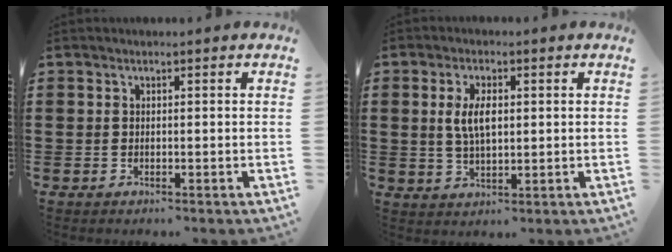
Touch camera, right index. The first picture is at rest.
{"total": 5.1, "force": [0.7, 2.2, 4.5], "torque": [-0.093, 0.008, 0.011]}